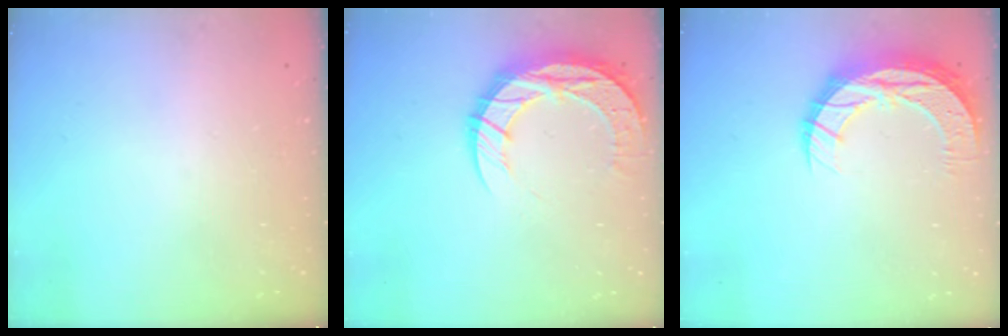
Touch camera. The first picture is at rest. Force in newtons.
{"total": 13.1, "press": 13.1, "slide": 0.9}
{"total": 11.0, "press": 11.0, "slide": 0.8}